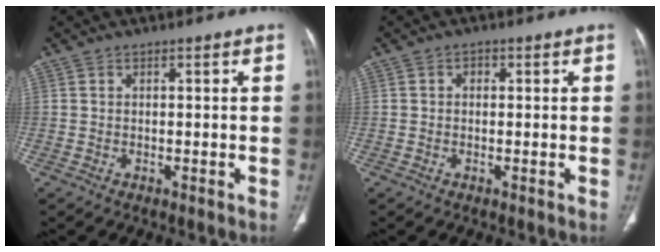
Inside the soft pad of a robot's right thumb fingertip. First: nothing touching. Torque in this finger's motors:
{"motor_torque": [-0.08, 0.32, 0.35, 0.12, -0.01]}